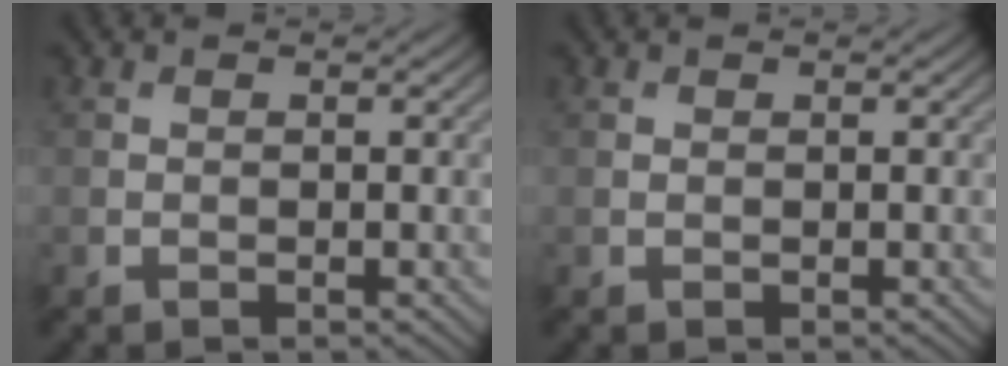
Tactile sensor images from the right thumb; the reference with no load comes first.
{"total": 0.0}